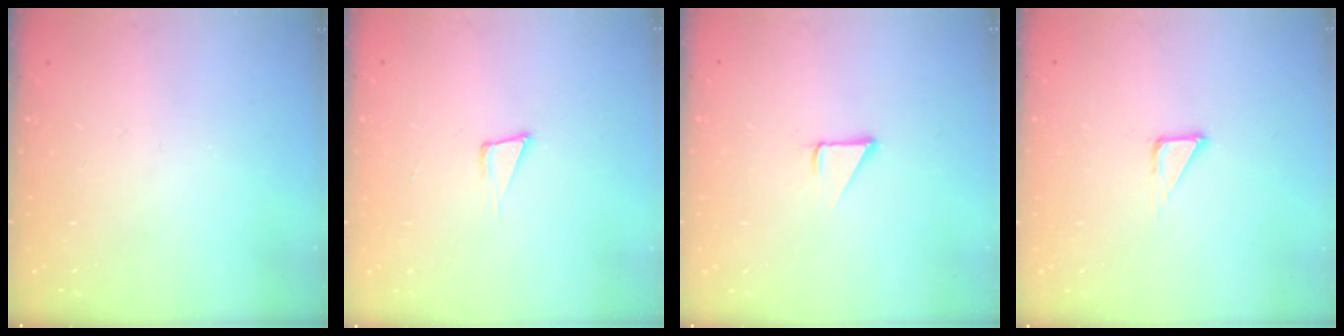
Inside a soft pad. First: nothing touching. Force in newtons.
{"total": 5.1, "press": 3.8, "slide": 3.3}
{"total": 1.9, "press": 1.9, "slide": 0.1}
{"total": 3.5, "press": 3.5, "slide": 0.2}